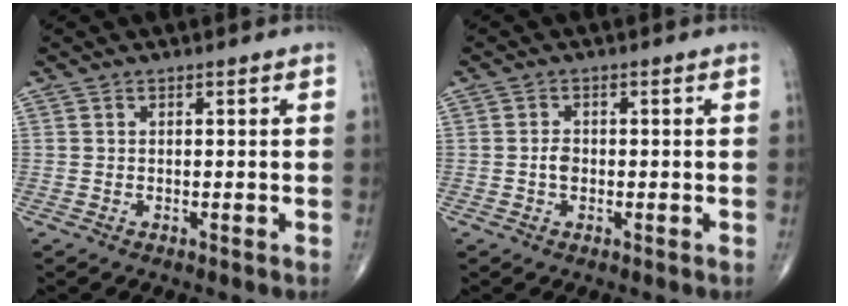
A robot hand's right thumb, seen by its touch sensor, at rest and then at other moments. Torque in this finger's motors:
{"motor_torque": [0.94, 0.12, 0.44, -0.01, 0.00]}